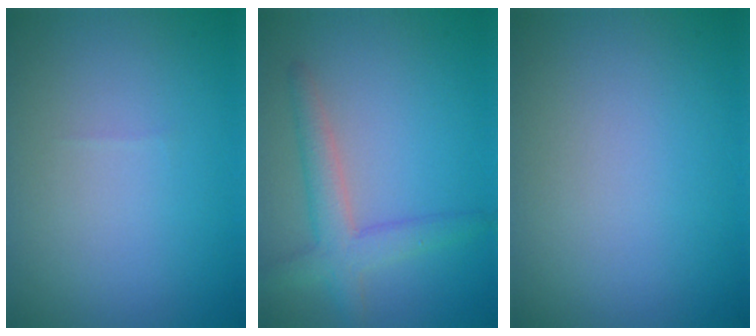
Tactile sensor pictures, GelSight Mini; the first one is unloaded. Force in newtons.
{"total": 3.5, "press": 3.5, "slide": 0.2}
{"total": 0.0}